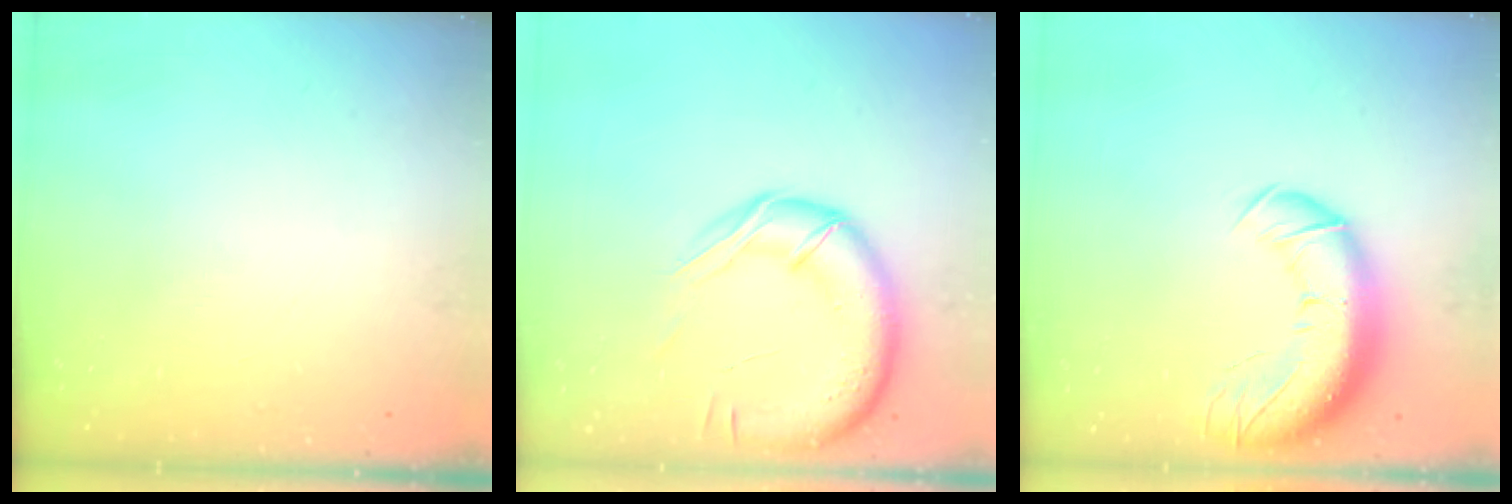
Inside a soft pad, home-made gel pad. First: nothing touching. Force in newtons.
{"total": 16.7, "press": 16.5, "slide": 2.5}
{"total": 15.2, "press": 14.7, "slide": 3.6}